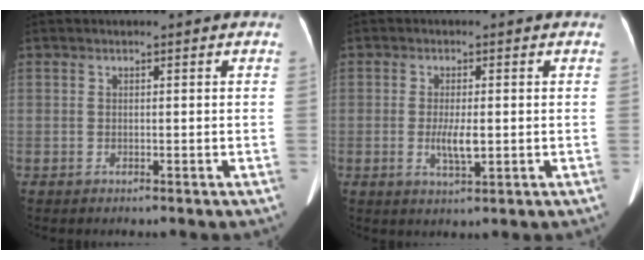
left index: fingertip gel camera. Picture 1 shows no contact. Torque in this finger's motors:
{"motor_torque": [0.52, 0.07, 0.21, 0.02]}